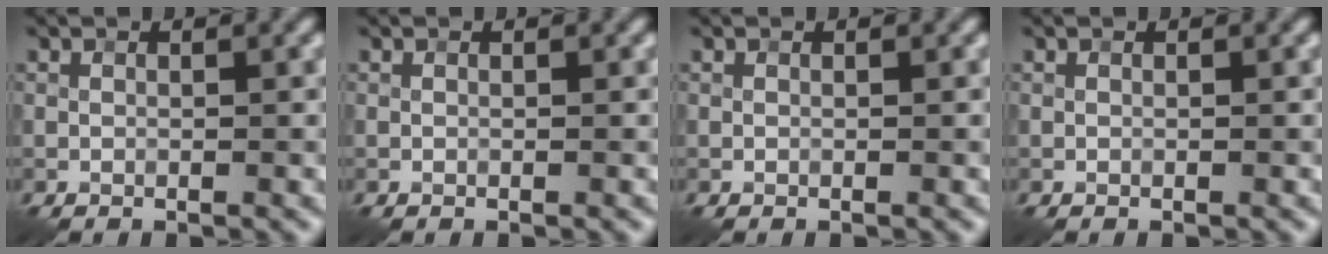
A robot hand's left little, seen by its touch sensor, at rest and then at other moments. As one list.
[{"total": 0.0}, {"total": 0.0}, {"total": 0.0}]